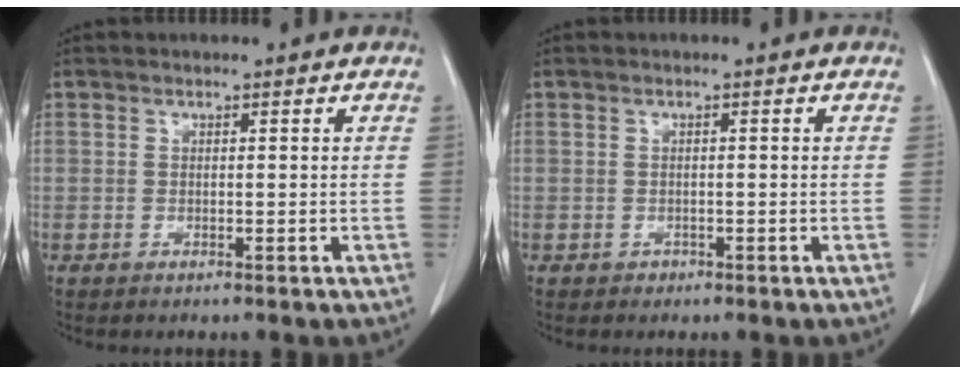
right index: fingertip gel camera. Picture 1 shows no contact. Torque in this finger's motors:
{"motor_torque": [-0.09, -0.07, 0.01, -0.01]}